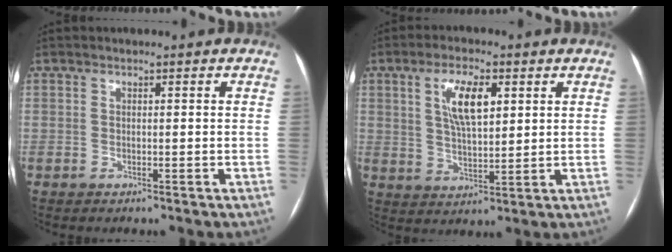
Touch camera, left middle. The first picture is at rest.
{"total": 7.7, "force": [2.8, 2.6, 6.7], "torque": [-0.128, 0.006, 0.054]}